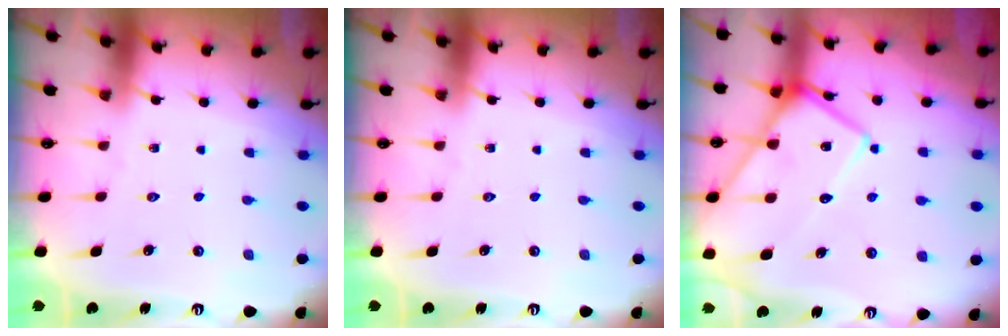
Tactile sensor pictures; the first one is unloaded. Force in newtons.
{"total": 0.0}
{"total": 17.1, "press": 17.0, "slide": 1.3}